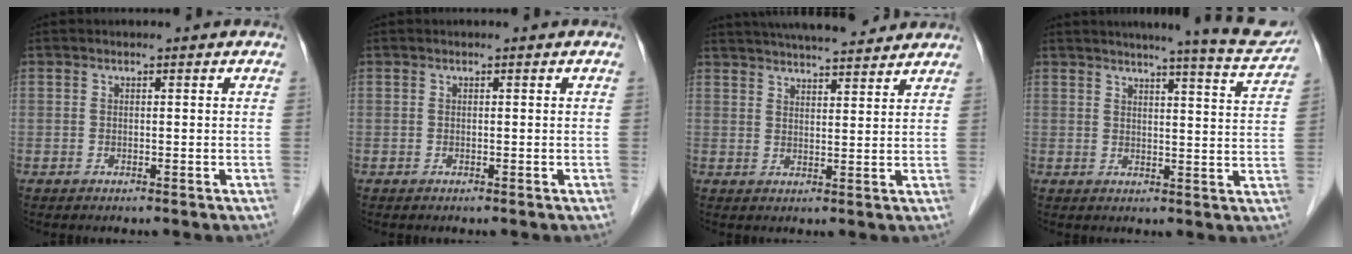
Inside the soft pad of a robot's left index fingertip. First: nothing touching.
{"total": 0.0}
{"total": 14.7, "force": [13.2, 2.3, 6.0], "torque": [-0.095, 0.030, 0.190]}
{"total": 11.8, "force": [10.8, -0.1, 4.8], "torque": [-0.058, -0.028, 0.113]}